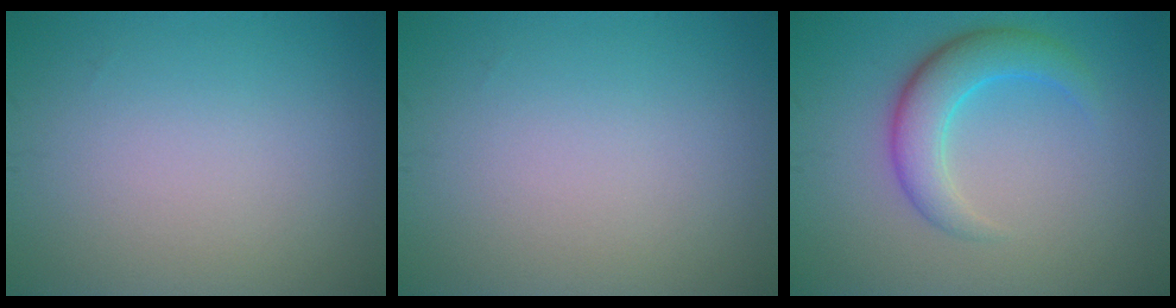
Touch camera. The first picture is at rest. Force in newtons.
{"total": 0.0}
{"total": 4.4, "press": 4.4, "slide": 0.3}